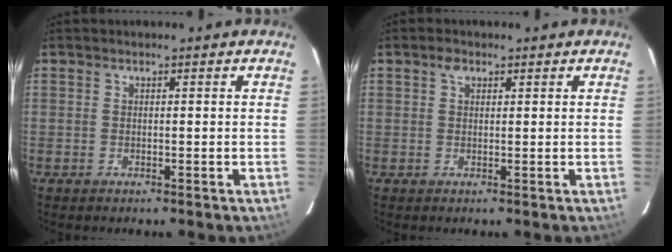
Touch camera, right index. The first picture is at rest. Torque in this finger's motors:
{"motor_torque": [0.11, 0.02, 0.06, 0.02]}